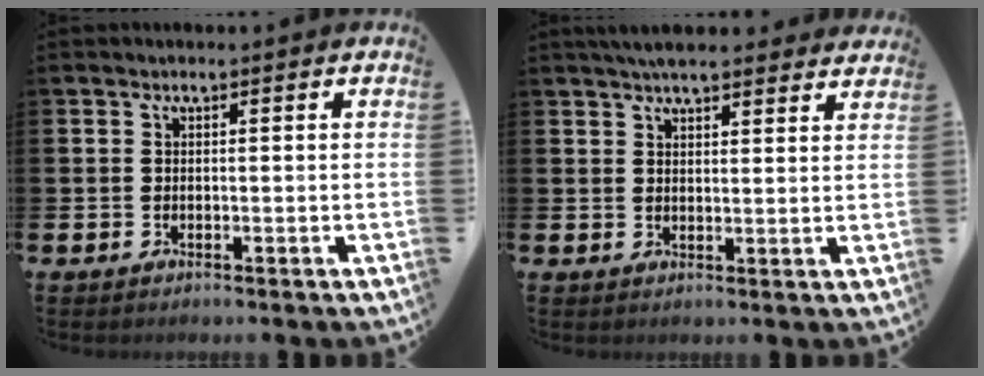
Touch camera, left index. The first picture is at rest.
{"total": 4.5, "force": [4.3, 0.8, 1.1], "torque": [-0.023, -0.015, 0.077]}